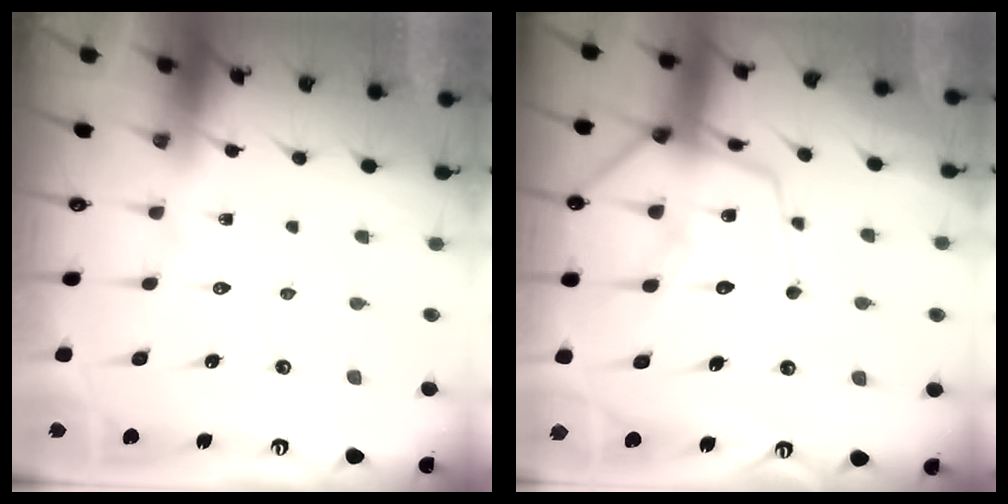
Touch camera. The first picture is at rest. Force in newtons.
{"total": 14.0, "press": 13.9, "slide": 1.3}